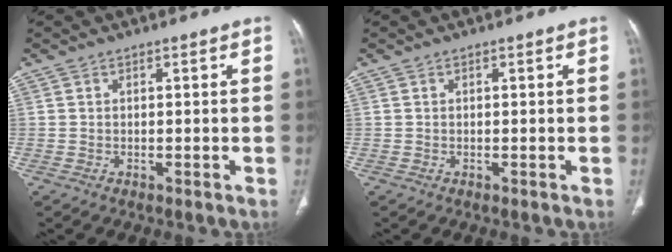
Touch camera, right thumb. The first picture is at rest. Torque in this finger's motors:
{"motor_torque": [0.09, 0.09, -0.24, 0.23, 0.00]}